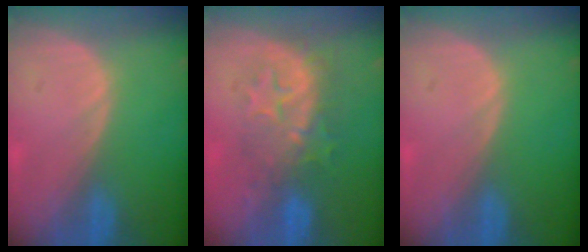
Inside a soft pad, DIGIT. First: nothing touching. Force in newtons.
{"total": 8.2, "press": 7.9, "slide": 2.2}
{"total": 0.0}